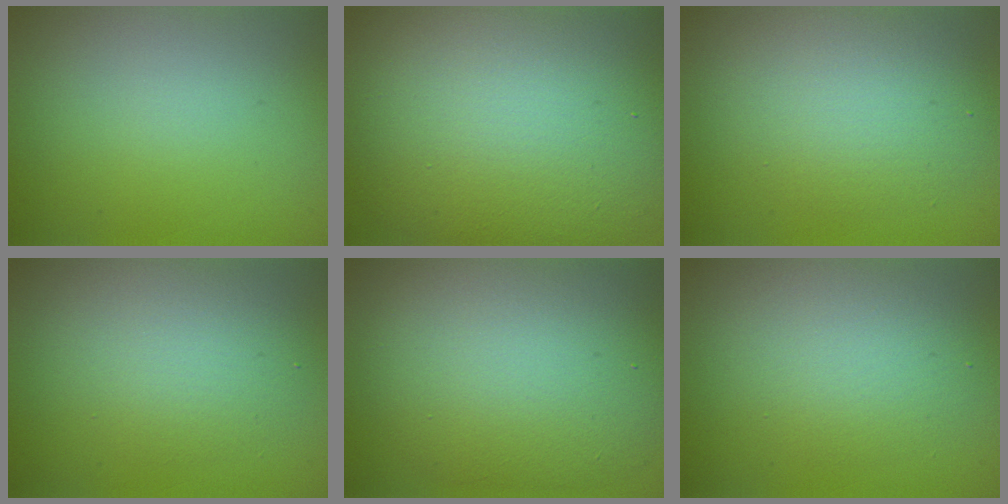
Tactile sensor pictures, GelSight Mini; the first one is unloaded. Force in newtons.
{"total": 17.3, "press": 17.3, "slide": 1.2}
{"total": 4.5, "press": 4.5, "slide": 0.3}
{"total": 3.8, "press": 3.8, "slide": 0.3}
{"total": 10.4, "press": 10.4, "slide": 0.5}
{"total": 3.7, "press": 3.7, "slide": 0.1}